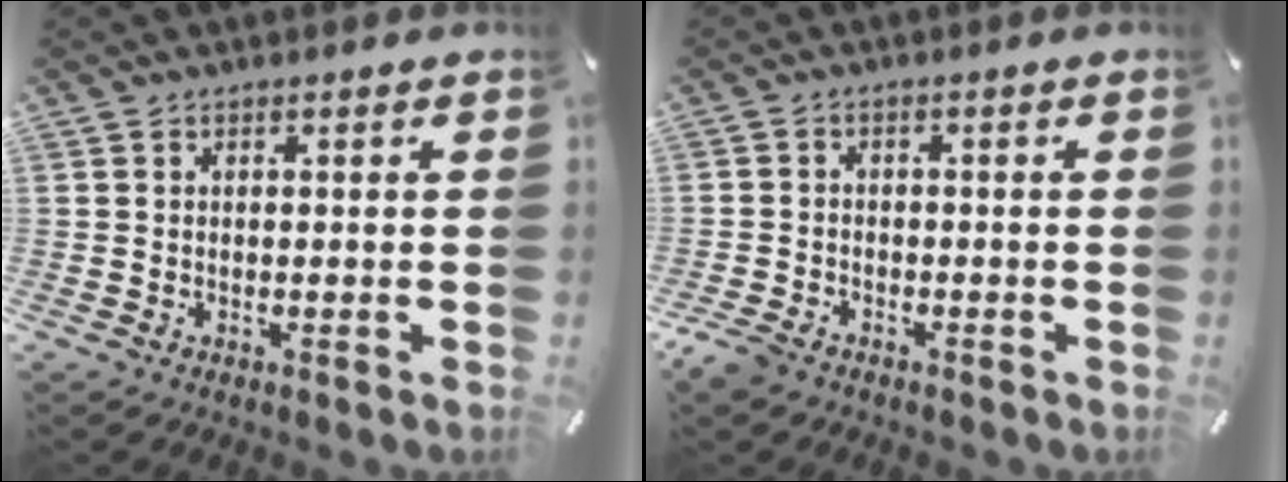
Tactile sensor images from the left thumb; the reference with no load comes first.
{"total": 3.2, "force": [-2.5, 1.7, 1.1], "torque": [-0.036, 0.006, -0.052]}